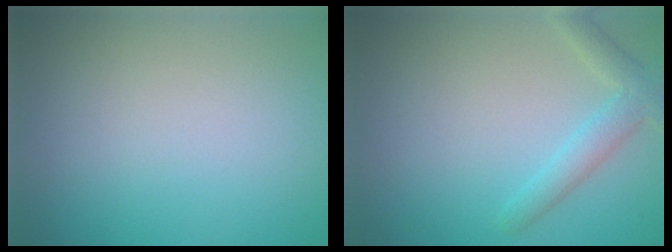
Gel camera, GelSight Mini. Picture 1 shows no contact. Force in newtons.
{"total": 2.8, "press": 2.8, "slide": 0.0}